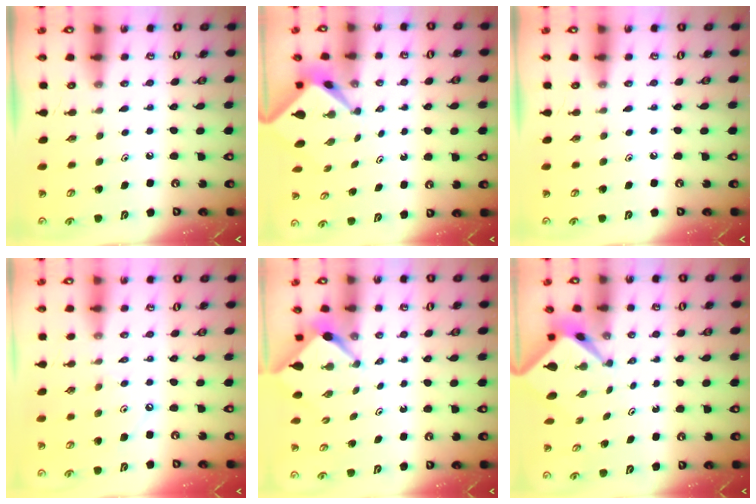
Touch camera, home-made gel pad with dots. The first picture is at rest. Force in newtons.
{"total": 2.4, "press": 2.4, "slide": 0.2}
{"total": 0.0}
{"total": 2.6, "press": 2.6, "slide": 0.4}
{"total": 2.5, "press": 2.5, "slide": 0.2}
{"total": 2.5, "press": 2.5, "slide": 0.2}